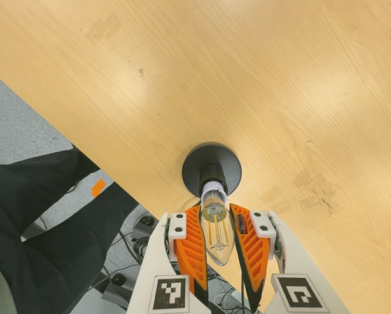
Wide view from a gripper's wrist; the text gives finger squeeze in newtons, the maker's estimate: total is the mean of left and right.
{"total": 21.5, "left": 23.3, "right": 19.7}